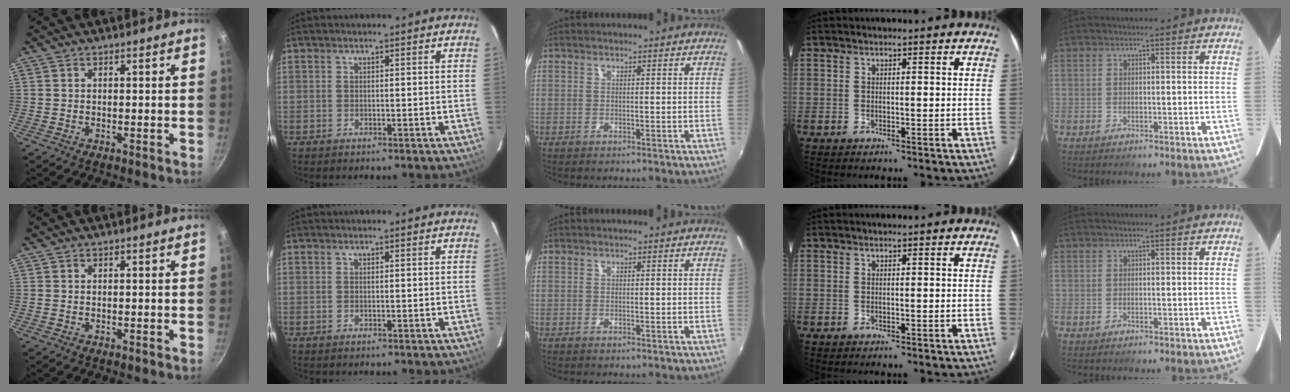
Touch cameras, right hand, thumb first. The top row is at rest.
{}